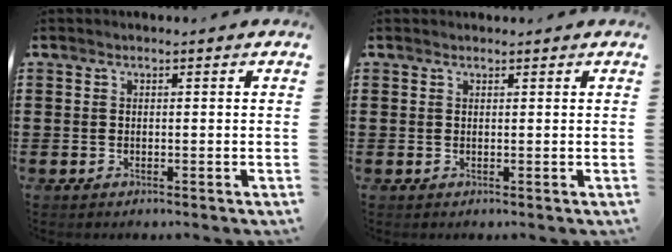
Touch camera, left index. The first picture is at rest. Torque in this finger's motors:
{"motor_torque": [0.16, 0.21, 0.04, 0.00]}